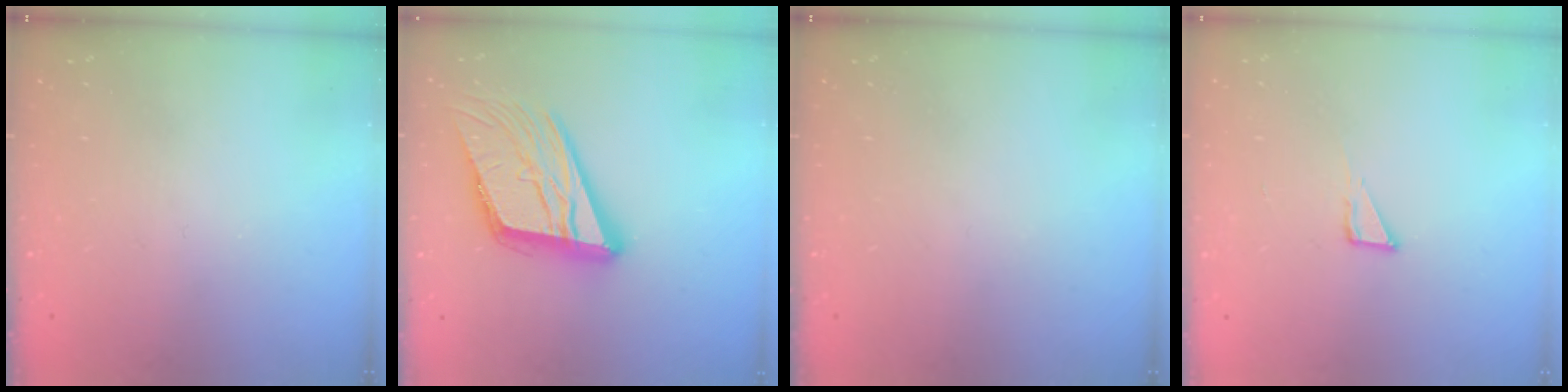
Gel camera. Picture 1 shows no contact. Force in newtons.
{"total": 19.1, "press": 18.9, "slide": 2.6}
{"total": 0.0}
{"total": 3.4, "press": 3.4, "slide": 0.3}